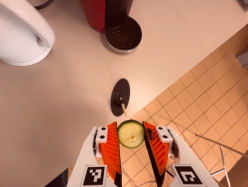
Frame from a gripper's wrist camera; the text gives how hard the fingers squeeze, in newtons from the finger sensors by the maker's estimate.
{"total": 8.4, "left": 8.1, "right": 8.6}